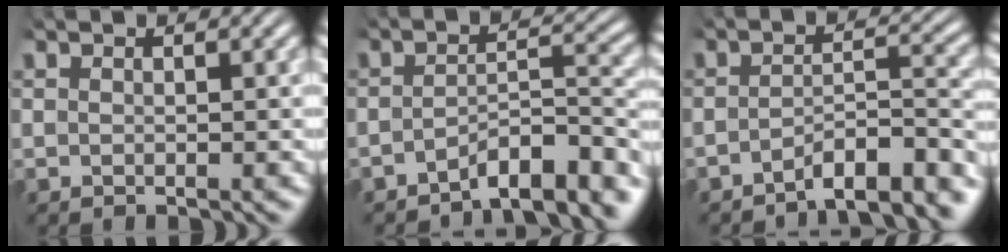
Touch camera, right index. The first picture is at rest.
{"total": 6.0, "force": [-4.9, 1.1, 3.4], "torque": [-0.034, -0.009, -0.072]}
{"total": 6.5, "force": [-5.5, 1.2, 3.1], "torque": [-0.030, -0.013, -0.080]}